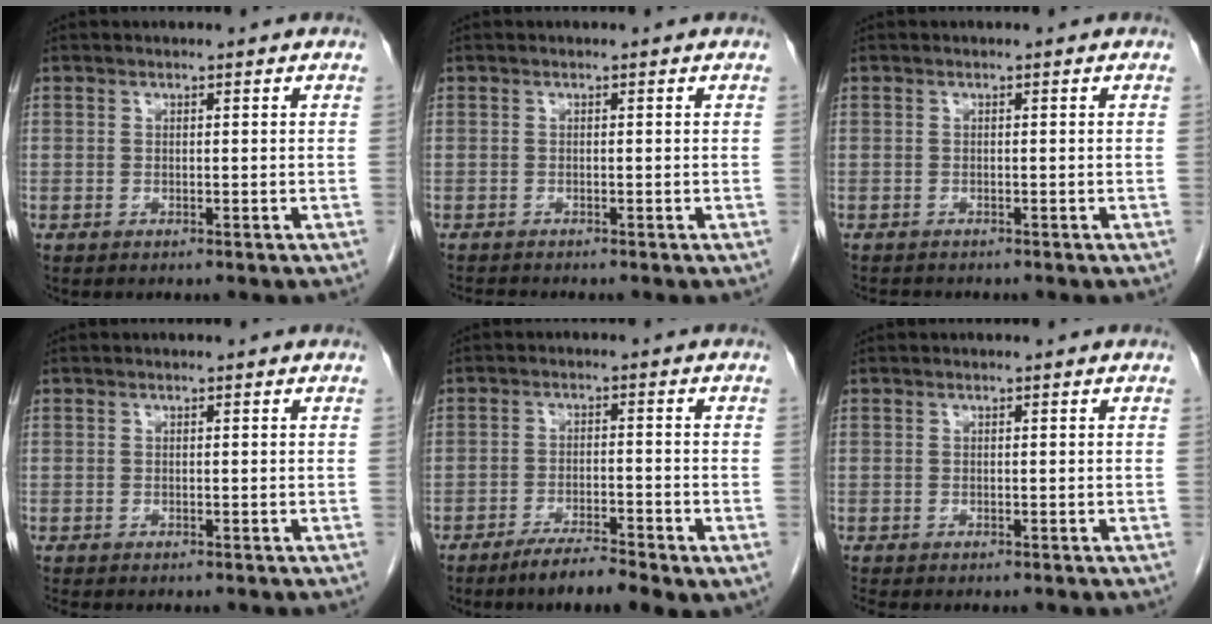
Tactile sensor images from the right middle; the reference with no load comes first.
{"total": 1.5, "force": [-1.4, -0.3, 0.1], "torque": [-0.009, -0.008, -0.026]}
{"total": 2.1, "force": [-1.9, 0.6, 0.6], "torque": [-0.015, -0.008, -0.026]}
{"total": 1.6, "force": [-1.4, 0.3, 0.6], "torque": [-0.017, -0.007, -0.020]}
{"total": 7.4, "force": [-4.8, 1.1, 5.5], "torque": [-0.093, -0.007, -0.076]}
{"total": 1.9, "force": [-1.7, 0.3, 0.7], "torque": [-0.019, -0.007, -0.025]}